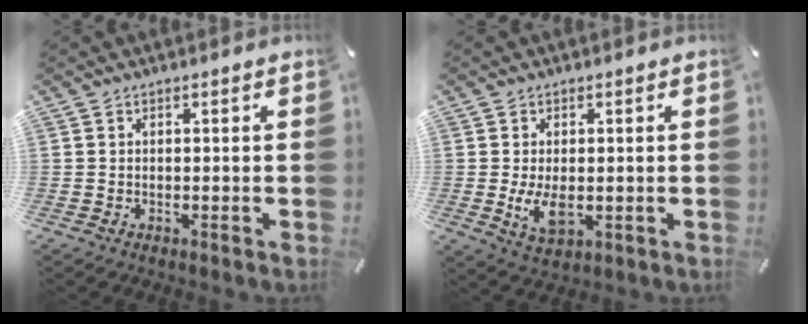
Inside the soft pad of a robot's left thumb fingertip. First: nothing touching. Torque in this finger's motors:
{"motor_torque": [0.10, 0.29, 0.26, -0.24, 0.09]}